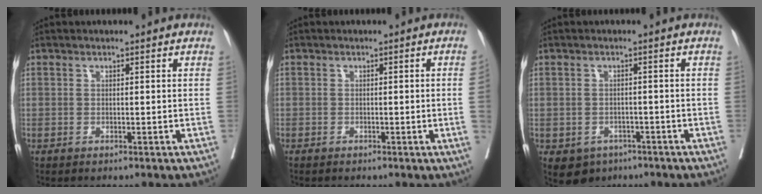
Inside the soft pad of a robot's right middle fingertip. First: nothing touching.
{"total": 1.6, "force": [-0.1, -0.7, 1.4], "torque": [-0.016, -0.003, -0.003]}
{"total": 5.3, "force": [-3.2, 4.0, 1.4], "torque": [-0.023, 0.002, -0.042]}